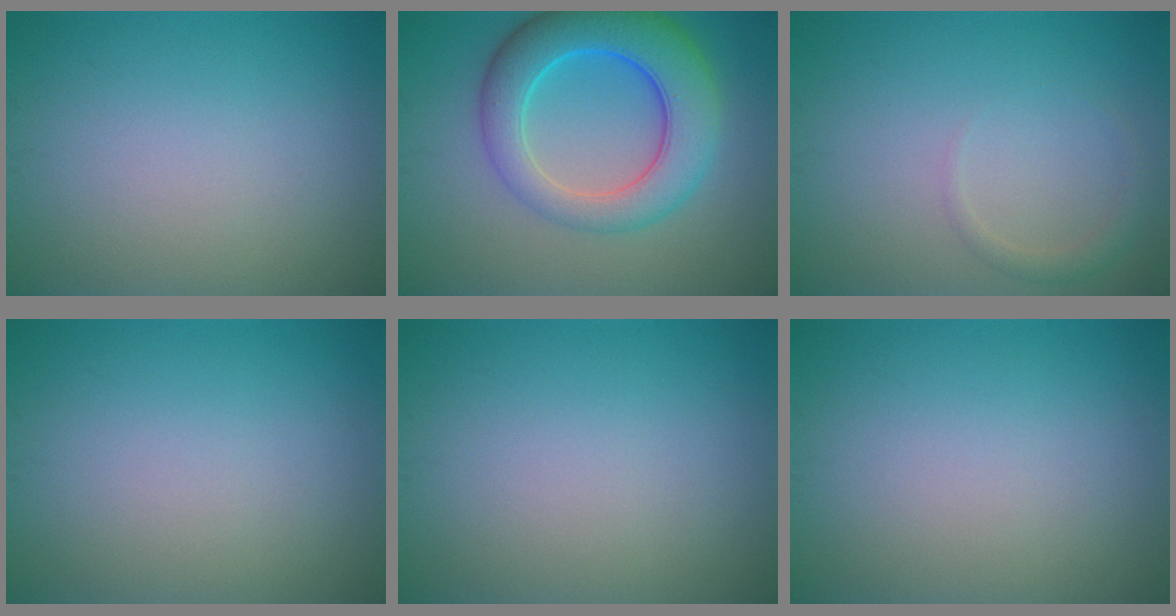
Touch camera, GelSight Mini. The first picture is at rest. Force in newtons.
{"total": 8.3, "press": 8.3, "slide": 0.4}
{"total": 1.3, "press": 1.3, "slide": 0.1}
{"total": 0.0}
{"total": 0.0}
{"total": 0.0}